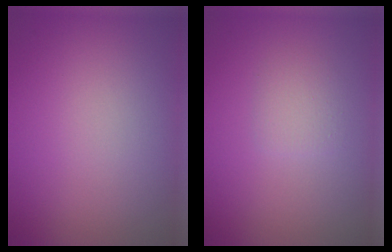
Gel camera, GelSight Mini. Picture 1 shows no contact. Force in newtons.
{"total": 1.3, "press": 1.3, "slide": 0.1}